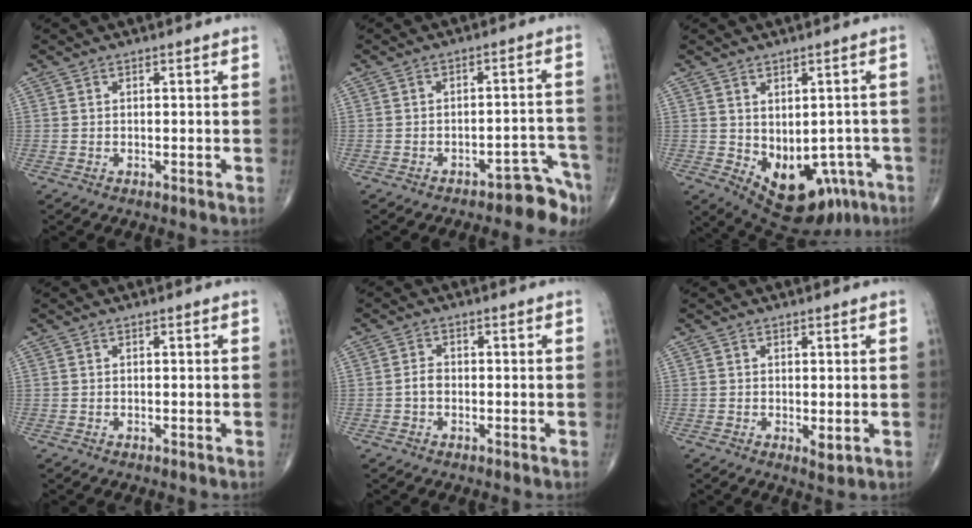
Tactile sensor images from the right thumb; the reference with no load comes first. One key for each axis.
{"total": 6.3, "fx": -5.2, "fy": 2.6, "fz": 2.4, "tx": -0.001, "ty": 0.075, "tz": -0.068}
{"total": 15.1, "fx": -5.5, "fy": 9.5, "fz": 10.3, "tx": -0.110, "ty": 0.011, "tz": -0.053}
{"total": 0.0}
{"total": 2.0, "fx": -0.6, "fy": 1.4, "fz": 1.3, "tx": -0.019, "ty": 0.007, "tz": -0.014}
{"total": 1.9, "fx": -0.2, "fy": 0.8, "fz": 1.7, "tx": -0.023, "ty": -0.006, "tz": -0.001}